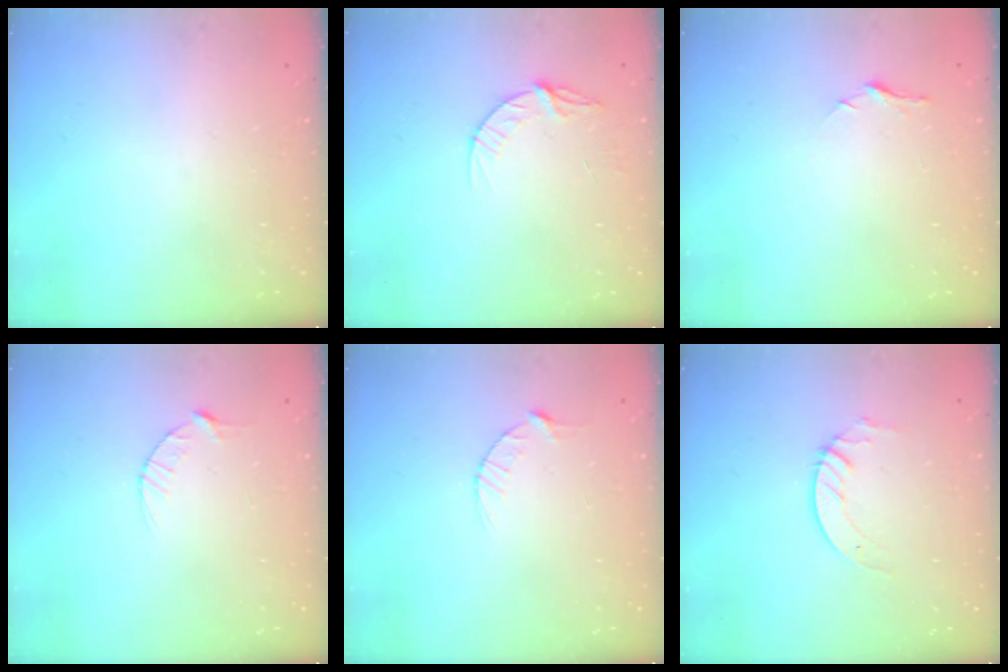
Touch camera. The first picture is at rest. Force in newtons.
{"total": 5.6, "press": 5.6, "slide": 0.6}
{"total": 5.7, "press": 5.6, "slide": 0.6}
{"total": 2.9, "press": 2.9, "slide": 0.4}
{"total": 2.9, "press": 2.9, "slide": 0.4}
{"total": 4.5, "press": 4.4, "slide": 0.4}